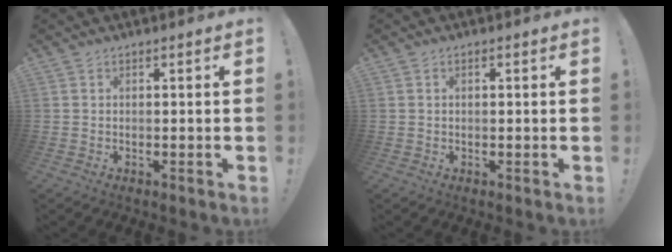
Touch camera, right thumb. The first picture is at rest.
{"total": 0.7, "force": [0.1, 0.3, 0.7], "torque": [-0.016, 0.003, 0.002]}